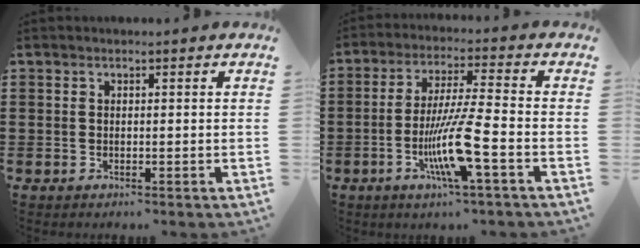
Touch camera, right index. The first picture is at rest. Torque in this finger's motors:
{"motor_torque": [2.14, 0.00, 0.33, 0.21]}